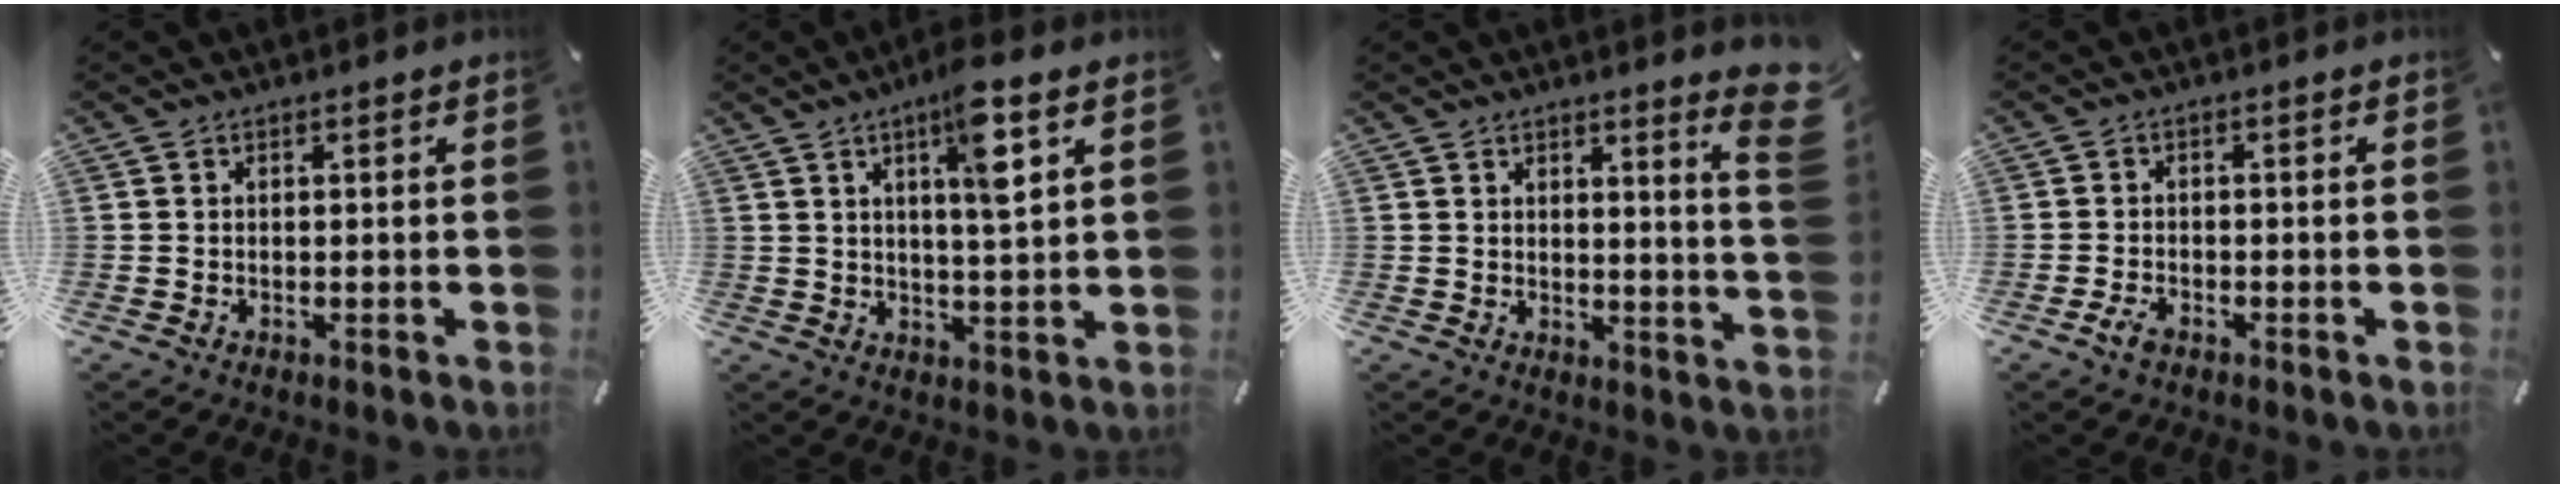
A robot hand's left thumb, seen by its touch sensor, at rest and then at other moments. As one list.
[{"total": 9.4, "force": [4.4, 1.5, 8.2], "torque": [-0.129, -0.018, 0.064]}, {"total": 6.6, "force": [4.5, 0.6, 4.8], "torque": [-0.063, -0.037, 0.072]}, {"total": 2.5, "force": [-1.5, 1.3, 1.5], "torque": [-0.042, 0.000, -0.033]}]